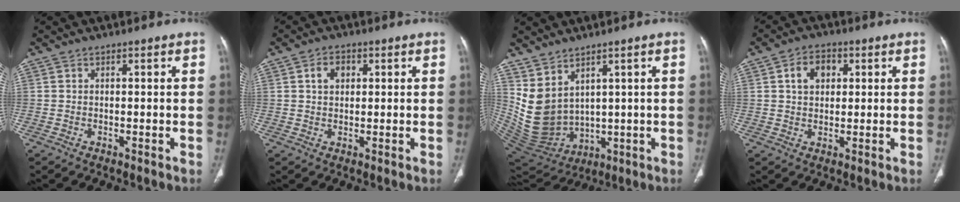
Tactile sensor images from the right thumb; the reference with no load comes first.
{"total": 3.6, "force": [1.0, 2.7, 2.1], "torque": [-0.026, 0.004, 0.016]}
{"total": 11.1, "force": [4.1, 7.5, 7.0], "torque": [-0.118, -0.030, 0.118]}
{"total": 5.7, "force": [1.6, 4.2, 3.5], "torque": [-0.040, 0.005, 0.022]}